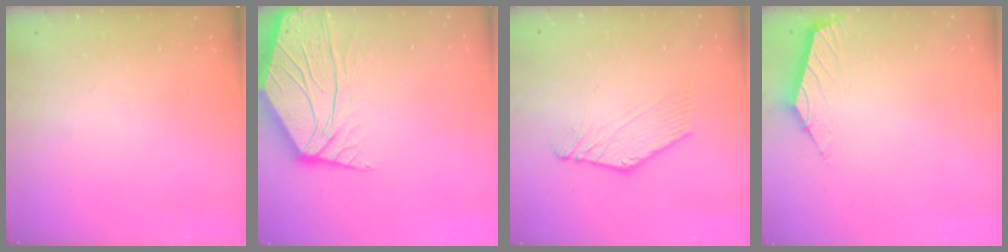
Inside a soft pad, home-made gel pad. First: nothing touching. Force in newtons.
{"total": 12.5, "press": 12.4, "slide": 1.7}
{"total": 0.8, "press": 0.7, "slide": 0.4}
{"total": 2.3, "press": 2.2, "slide": 0.4}